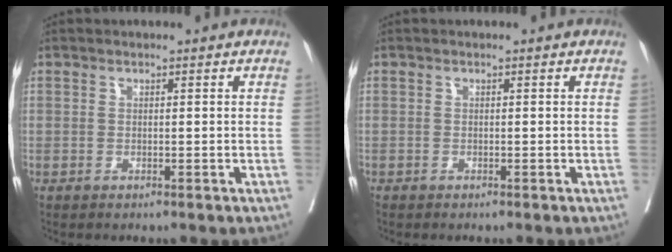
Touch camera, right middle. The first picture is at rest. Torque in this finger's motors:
{"motor_torque": [0.03, -0.03, 0.05, 0.03]}